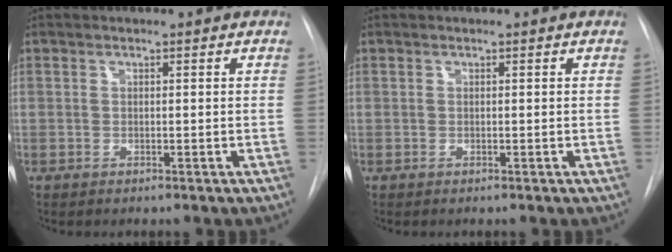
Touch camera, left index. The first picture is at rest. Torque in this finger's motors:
{"motor_torque": [-0.19, 0.20, -0.03, -0.01]}